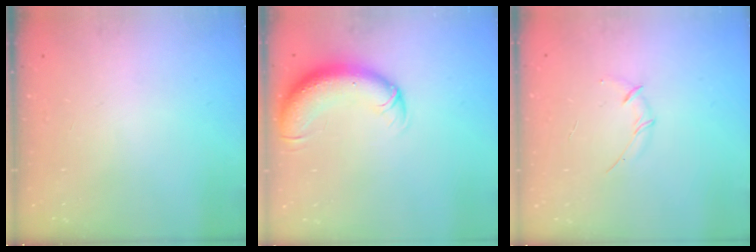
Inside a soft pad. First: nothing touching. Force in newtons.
{"total": 11.2, "press": 10.8, "slide": 2.9}
{"total": 3.0, "press": 2.9, "slide": 0.8}